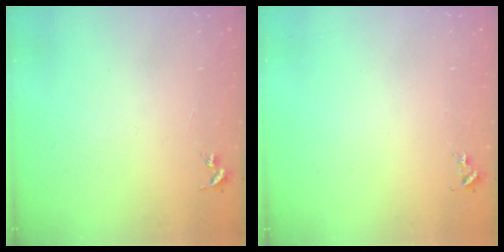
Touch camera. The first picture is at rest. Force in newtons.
{"total": 3.7, "press": 3.7, "slide": 0.5}